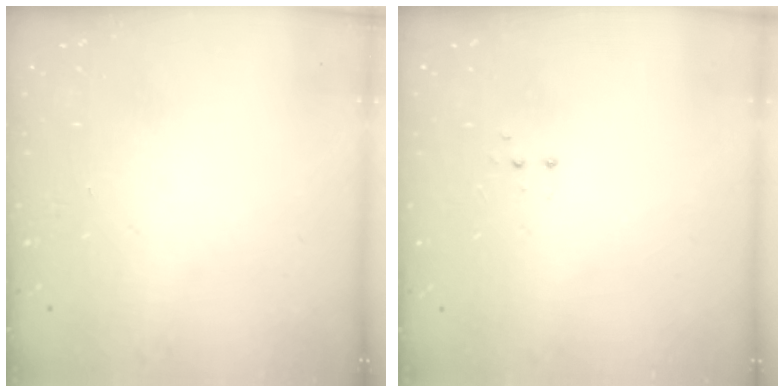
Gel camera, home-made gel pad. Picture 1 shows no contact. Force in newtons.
{"total": 3.4, "press": 3.3, "slide": 0.7}